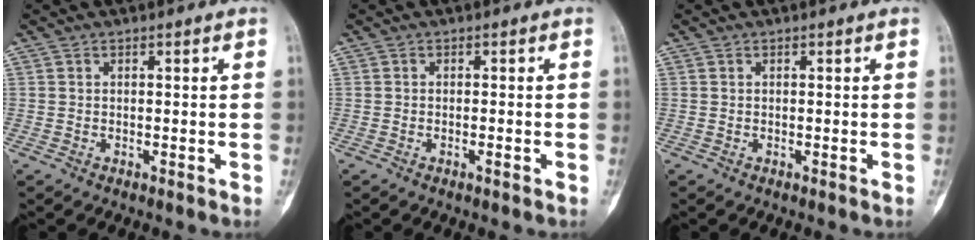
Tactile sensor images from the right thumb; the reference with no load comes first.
{"total": 1.0, "force": [-0.5, 0.1, 0.8], "torque": [-0.014, 0.002, -0.006]}
{"total": 0.0}